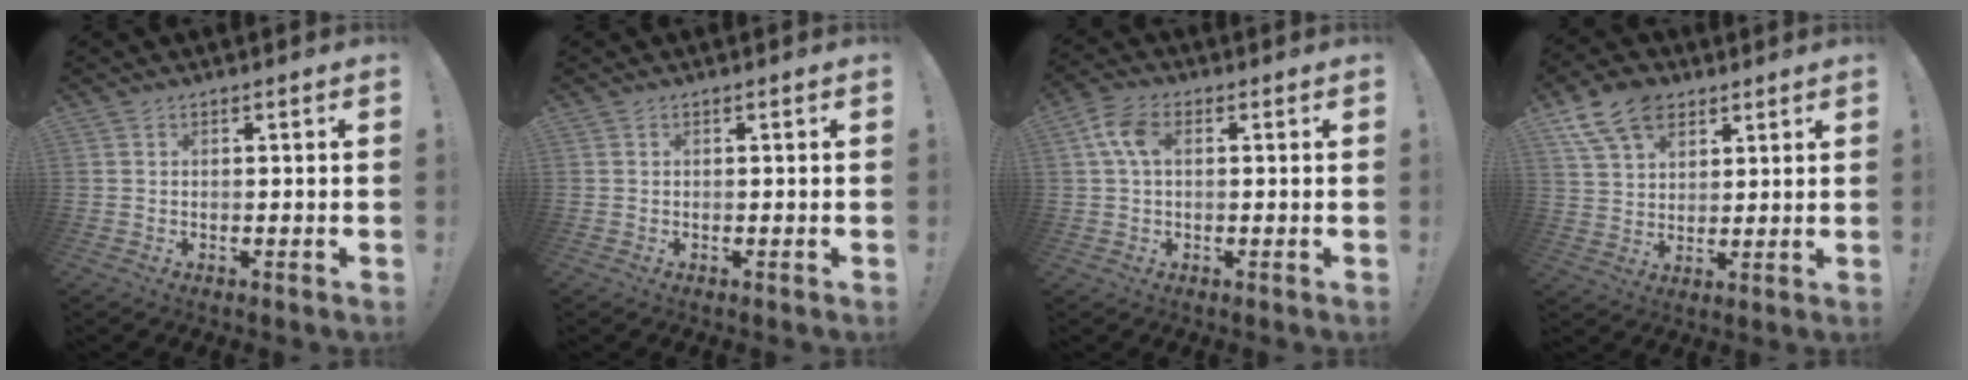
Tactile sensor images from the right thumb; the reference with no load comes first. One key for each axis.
{"total": 0.0}
{"total": 7.2, "fx": 1.4, "fy": 4.5, "fz": 5.5, "tx": -0.110, "ty": 0.009, "tz": 0.027}
{"total": 13.1, "fx": 7.4, "fy": 8.9, "fz": 6.1, "tx": -0.101, "ty": -0.031, "tz": 0.145}